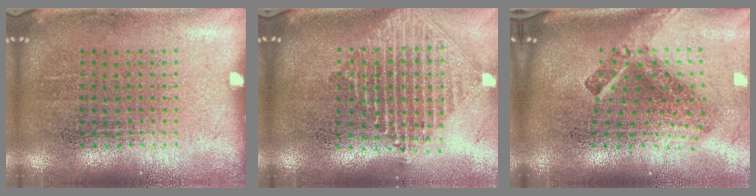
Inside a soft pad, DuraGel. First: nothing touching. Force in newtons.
{"total": 2.4, "press": 1.8, "slide": 1.5}
{"total": 2.9, "press": 1.7, "slide": 2.3}